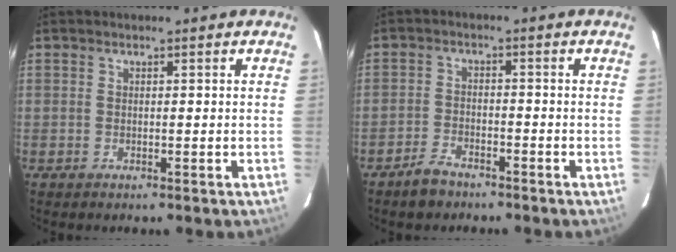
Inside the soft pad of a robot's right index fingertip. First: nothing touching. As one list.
[{"total": 4.4, "force": [-3.5, 2.1, 1.6], "torque": [-0.047, 0.007, -0.060]}]